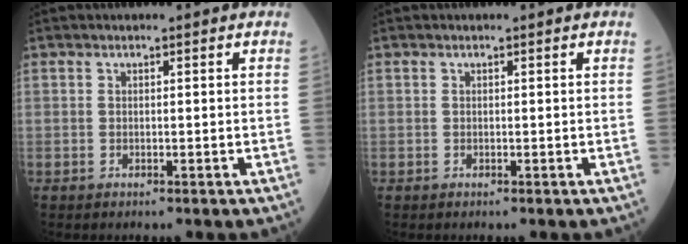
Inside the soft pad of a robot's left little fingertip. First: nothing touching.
{"total": 0.0}